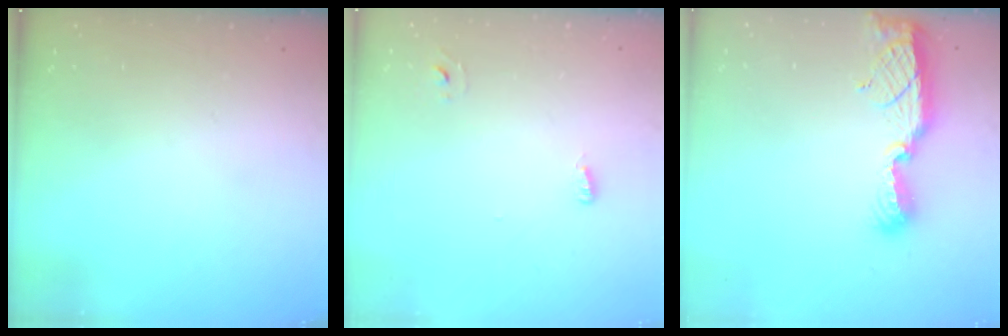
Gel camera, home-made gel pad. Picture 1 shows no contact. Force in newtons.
{"total": 2.6, "press": 2.5, "slide": 0.6}
{"total": 9.9, "press": 9.9, "slide": 0.8}